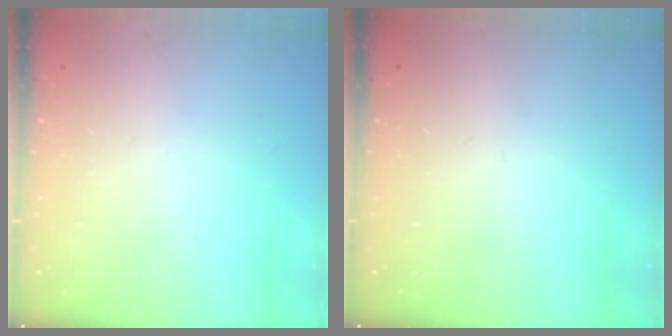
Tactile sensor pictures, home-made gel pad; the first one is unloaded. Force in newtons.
{"total": 0.0}